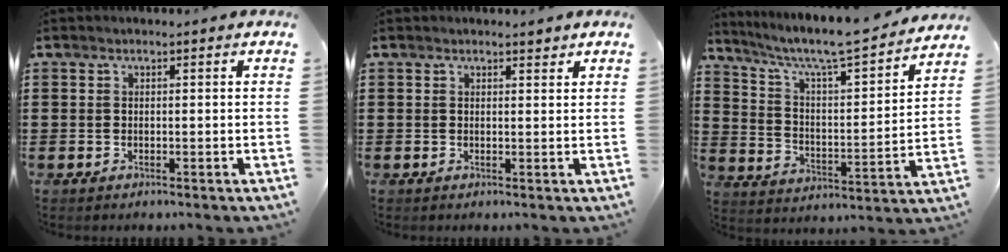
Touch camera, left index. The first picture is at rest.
{"total": 1.5, "force": [1.3, 0.4, 0.6], "torque": [-0.006, -0.001, 0.023]}
{"total": 6.7, "force": [5.9, 0.2, 3.2], "torque": [-0.089, -0.047, 0.092]}